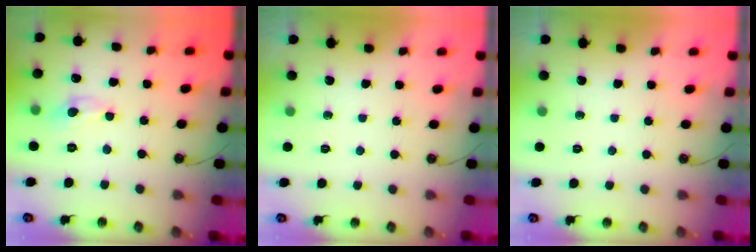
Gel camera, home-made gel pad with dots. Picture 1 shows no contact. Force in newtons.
{"total": 0.0}
{"total": 0.0}